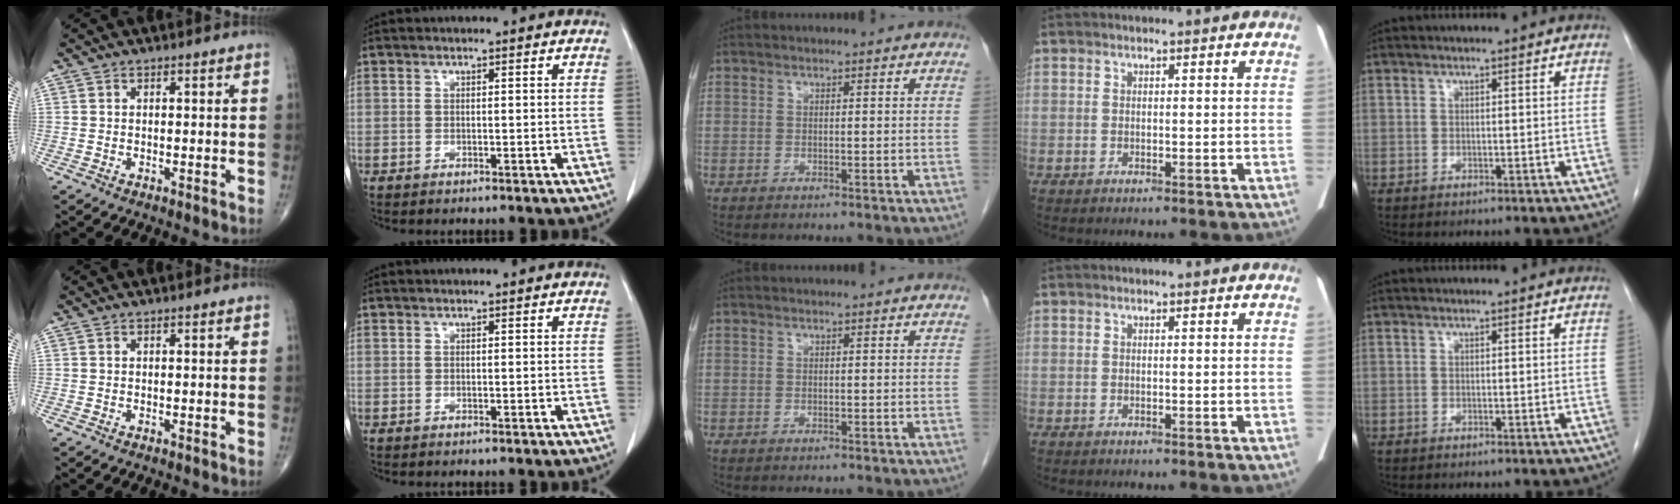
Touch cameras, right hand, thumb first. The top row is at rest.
{}